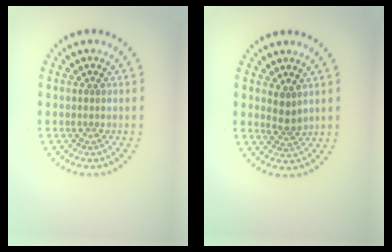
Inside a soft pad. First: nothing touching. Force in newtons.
{"total": 1.6, "press": 1.3, "slide": 1.0}